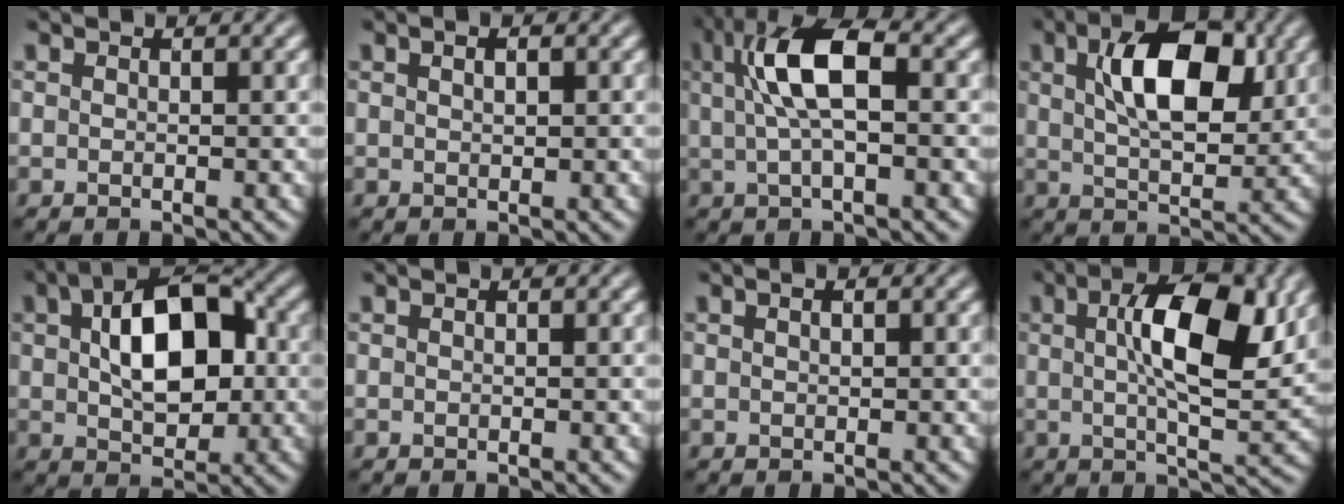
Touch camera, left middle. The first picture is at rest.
{"total": 0.6, "force": [0.3, 0.1, 0.5], "torque": [-0.013, -0.002, 0.010]}
{"total": 6.4, "force": [0.9, 2.2, 5.9], "torque": [-0.127, 0.012, 0.016]}
{"total": 8.3, "force": [2.2, 4.1, 6.9], "torque": [-0.119, 0.007, 0.037]}
{"total": 8.8, "force": [1.1, 5.1, 7.1], "torque": [-0.124, 0.014, 0.015]}
{"total": 0.0}
{"total": 0.0}
{"total": 9.0, "force": [1.9, 3.2, 8.2], "torque": [-0.130, 0.003, 0.032]}